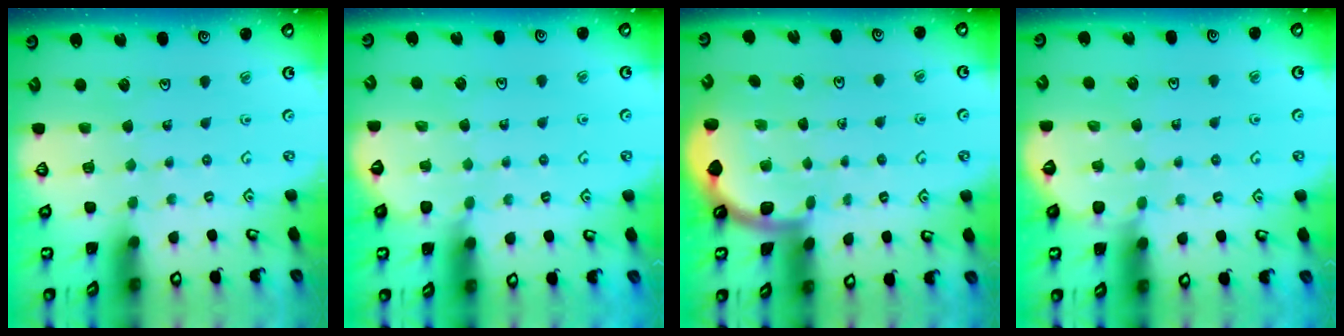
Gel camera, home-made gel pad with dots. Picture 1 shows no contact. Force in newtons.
{"total": 2.9, "press": 2.8, "slide": 0.4}
{"total": 1.7, "press": 1.7, "slide": 0.0}
{"total": 3.3, "press": 3.3, "slide": 0.4}